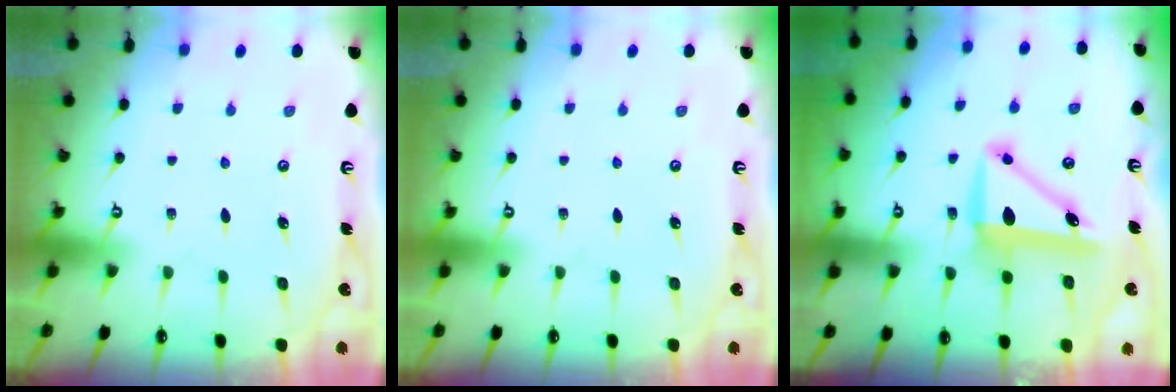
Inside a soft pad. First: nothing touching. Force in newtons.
{"total": 0.0}
{"total": 9.2, "press": 9.0, "slide": 1.8}